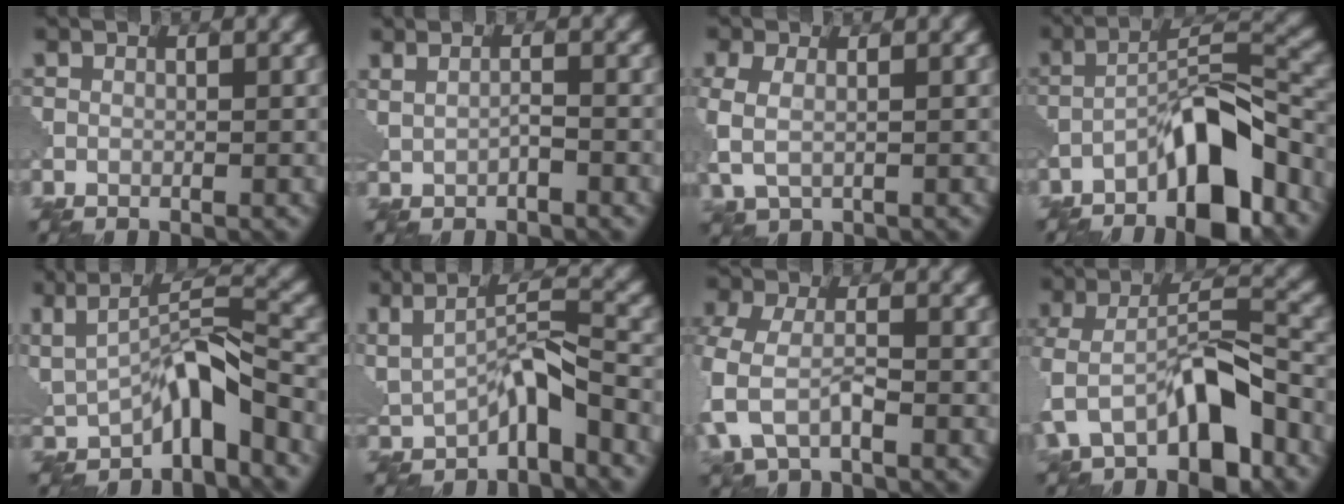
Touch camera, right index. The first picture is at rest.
{"total": 1.0, "force": [-0.1, 0.2, 1.0], "torque": [-0.025, -0.004, 0.001]}
{"total": 3.9, "force": [-0.2, 2.5, 2.9], "torque": [-0.081, -0.006, -0.002]}
{"total": 9.1, "force": [-5.4, 2.6, 6.8], "torque": [-0.103, 0.022, -0.098]}
{"total": 5.9, "force": [-1.7, 1.7, 5.4], "torque": [-0.085, 0.003, -0.032]}
{"total": 4.7, "force": [-1.1, 1.2, 4.4], "torque": [-0.077, 0.001, -0.021]}
{"total": 4.8, "force": [-1.9, 2.6, 3.6], "torque": [-0.097, -0.007, -0.043]}
{"total": 7.5, "force": [-3.4, 3.1, 6.0], "torque": [-0.114, 0.006, -0.069]}